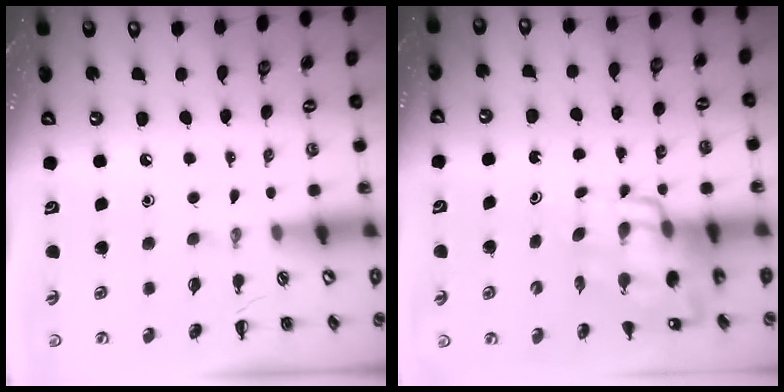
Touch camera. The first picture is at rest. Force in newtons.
{"total": 14.0, "press": 13.2, "slide": 4.4}